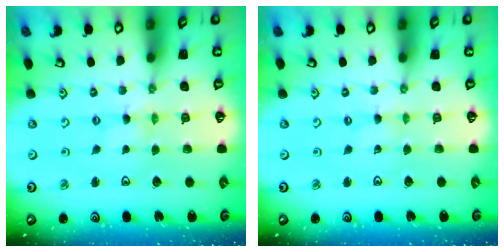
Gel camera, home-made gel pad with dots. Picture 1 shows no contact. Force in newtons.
{"total": 0.0}